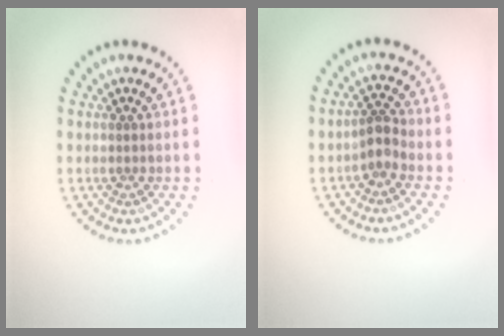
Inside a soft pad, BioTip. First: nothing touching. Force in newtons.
{"total": 1.9, "press": 1.5, "slide": 1.1}